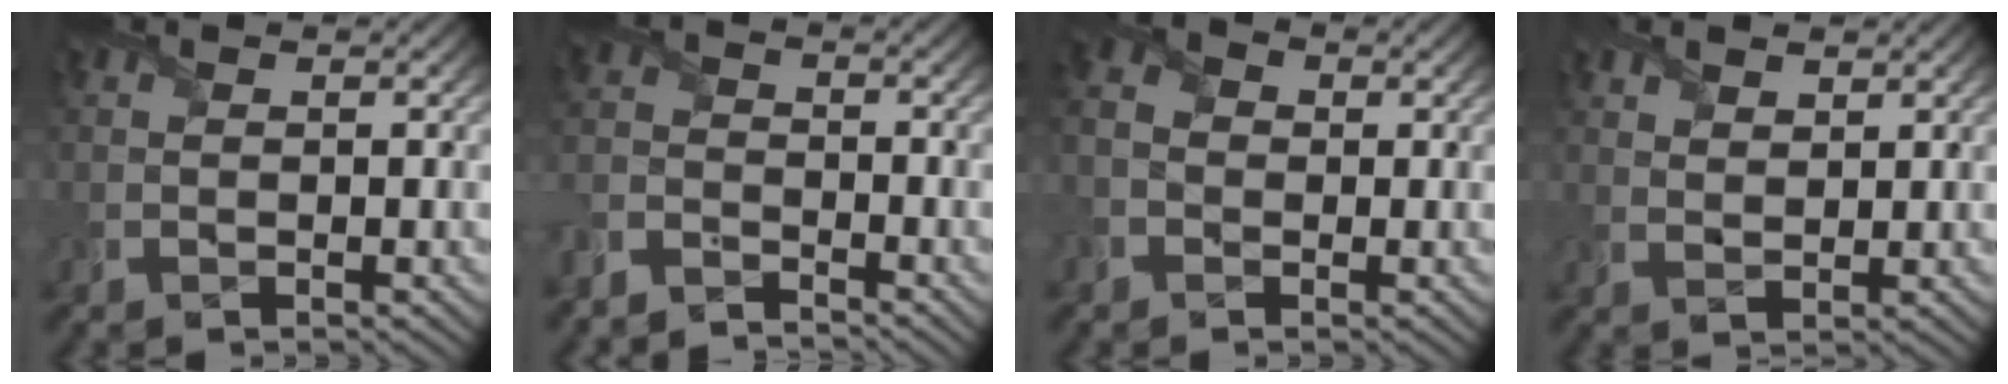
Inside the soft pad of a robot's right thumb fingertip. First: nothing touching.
{"total": 4.0, "force": [-3.9, 0.7, 0.4], "torque": [-0.010, -0.005, -0.093]}
{"total": 3.5, "force": [-1.0, 2.9, 1.7], "torque": [-0.052, 0.000, -0.021]}
{"total": 2.5, "force": [2.0, 1.0, 1.2], "torque": [-0.028, -0.001, 0.041]}